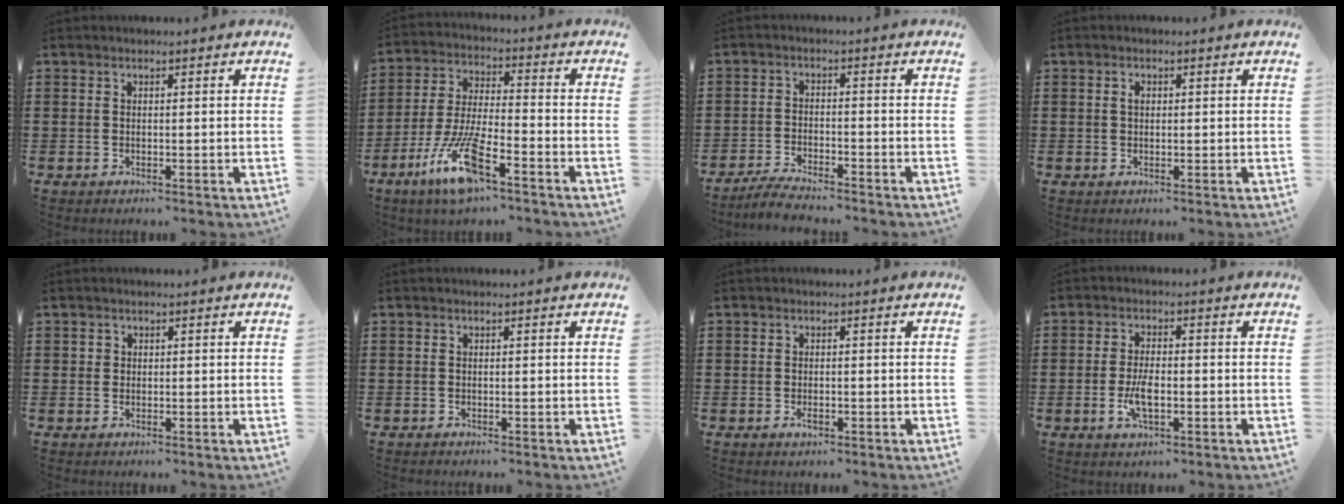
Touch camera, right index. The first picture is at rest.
{"total": 11.4, "force": [-6.8, 1.9, 8.9], "torque": [-0.207, -0.010, -0.134]}
{"total": 3.5, "force": [-3.4, 0.0, 0.9], "torque": [-0.018, 0.004, -0.068]}
{"total": 1.2, "force": [0.3, 0.8, 0.9], "torque": [-0.020, 0.006, 0.005]}
{"total": 0.8, "force": [0.2, 0.7, 0.1], "torque": [-0.004, 0.005, 0.004]}
{"total": 0.0}
{"total": 1.3, "force": [-0.6, 0.6, 0.9], "torque": [-0.018, -0.002, -0.011]}
{"total": 4.6, "force": [-1.1, 1.9, 4.1], "torque": [-0.091, -0.002, -0.023]}